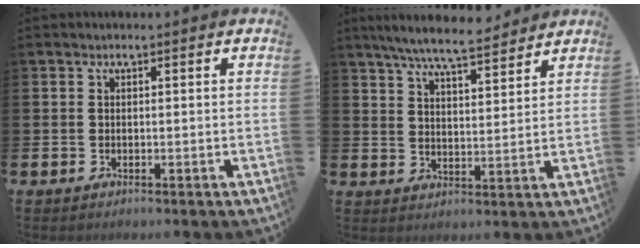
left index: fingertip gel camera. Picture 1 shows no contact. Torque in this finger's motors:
{"motor_torque": [1.01, -1.13, 0.60, 0.19]}